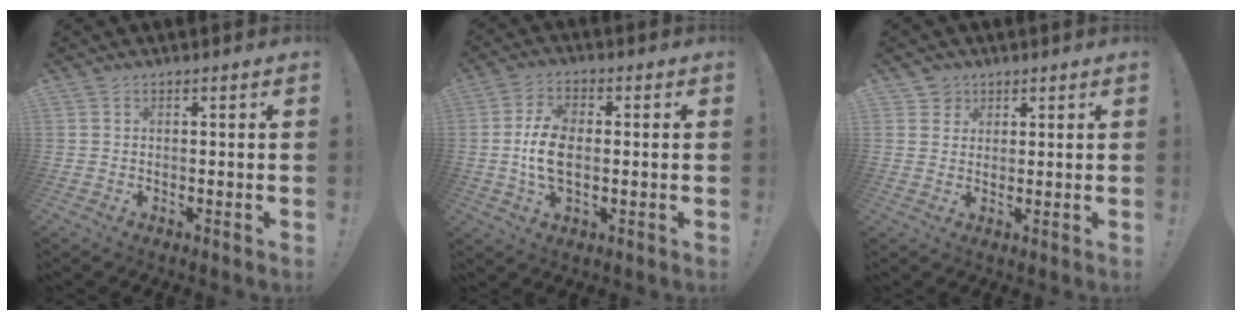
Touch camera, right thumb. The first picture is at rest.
{"total": 9.3, "force": [-0.5, 5.4, 7.6], "torque": [-0.139, -0.008, -0.013]}
{"total": 3.2, "force": [1.7, 2.6, 0.2], "torque": [-0.003, -0.009, 0.031]}